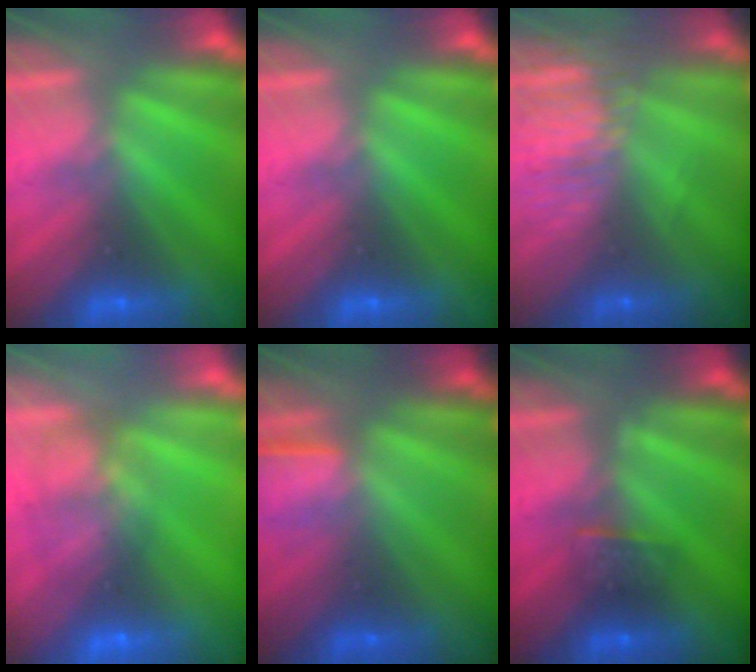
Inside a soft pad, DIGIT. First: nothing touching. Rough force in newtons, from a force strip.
{"total": 0.0}
{"total": 8.3}
{"total": 7.0}
{"total": 1.3}
{"total": 2.5}